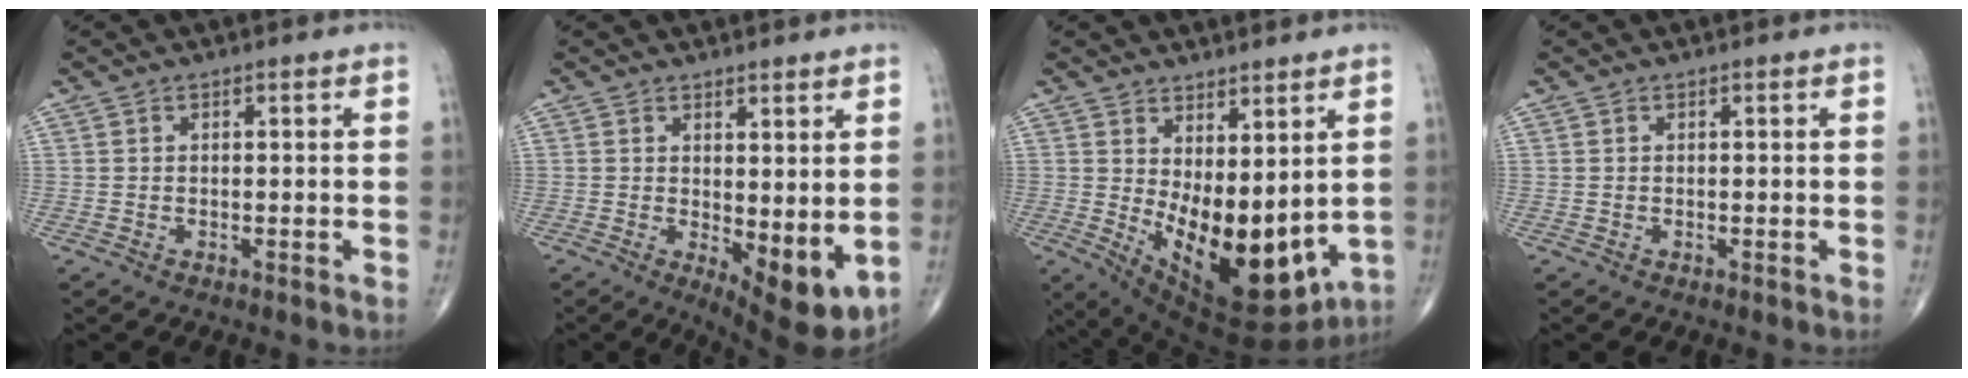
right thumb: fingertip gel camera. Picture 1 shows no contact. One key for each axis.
{"total": 8.6, "fx": -0.3, "fy": 3.4, "fz": 7.9, "tx": -0.100, "ty": -0.023, "tz": 0.009}
{"total": 17.2, "fx": 0.9, "fy": 8.1, "fz": 15.1, "tx": -0.225, "ty": -0.045, "tz": 0.046}
{"total": 0.0}